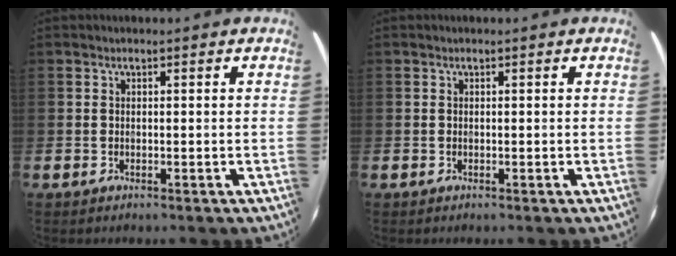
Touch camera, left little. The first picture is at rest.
{"total": 0.0}